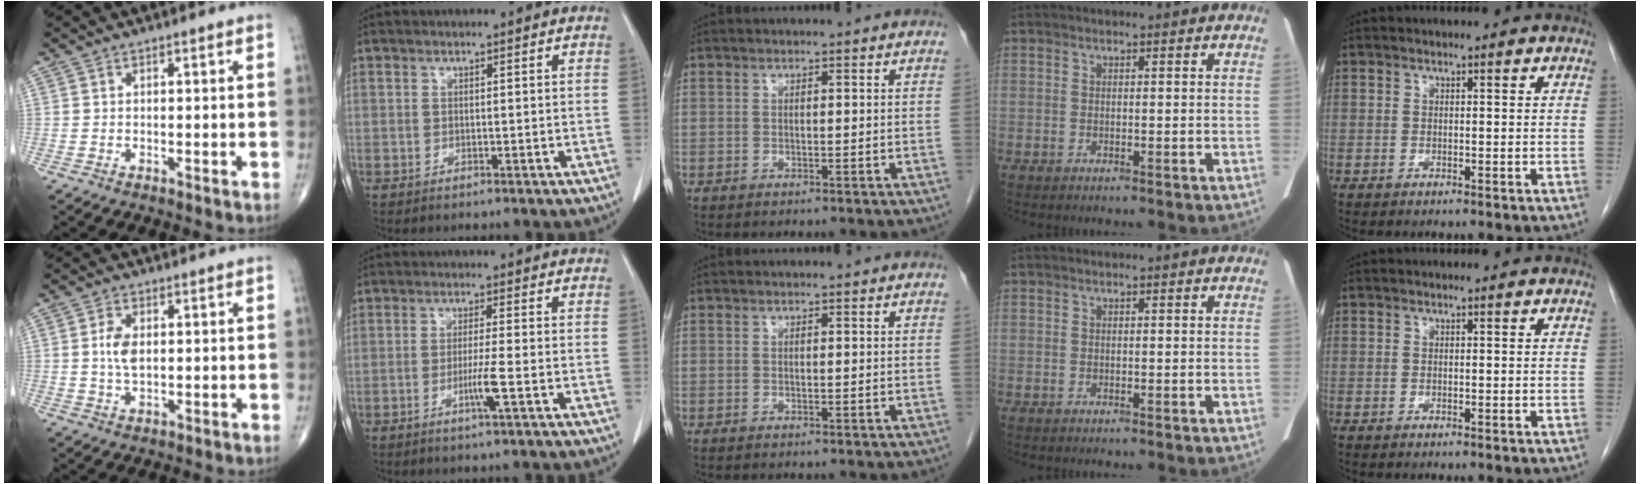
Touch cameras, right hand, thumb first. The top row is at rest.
{"thumb": {"total": 4.8, "force": [0.6, 2.7, 4.0], "torque": [-0.081, -0.002, 0.011]}, "index": {"total": 3.7, "force": [-1.4, -0.7, 3.4], "torque": [-0.069, -0.008, -0.027]}}